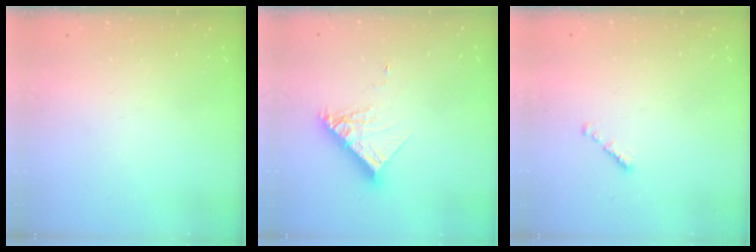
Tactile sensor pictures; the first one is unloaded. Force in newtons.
{"total": 11.8, "press": 11.7, "slide": 1.0}
{"total": 1.3, "press": 1.1, "slide": 0.6}